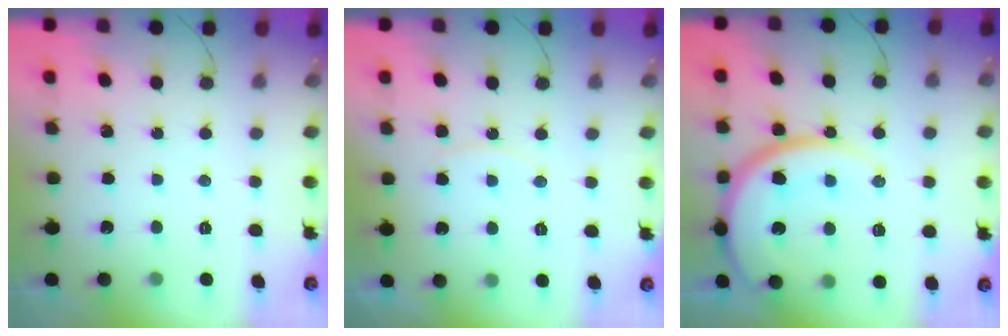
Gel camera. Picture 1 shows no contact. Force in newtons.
{"total": 5.0, "press": 4.9, "slide": 0.4}
{"total": 17.0, "press": 16.9, "slide": 1.8}